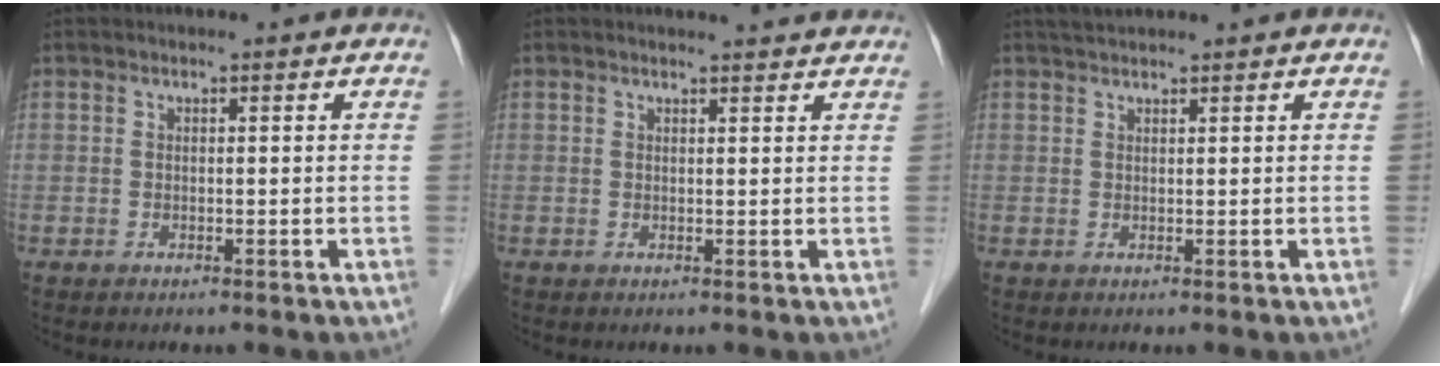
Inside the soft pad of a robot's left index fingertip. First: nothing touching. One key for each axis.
{"total": 3.6, "fx": 3.5, "fy": 0.3, "fz": 0.6, "tx": -0.015, "ty": 0.005, "tz": 0.034}
{"total": 2.3, "fx": 2.2, "fy": 0.2, "fz": 0.7, "tx": -0.012, "ty": 0.021, "tz": 0.039}